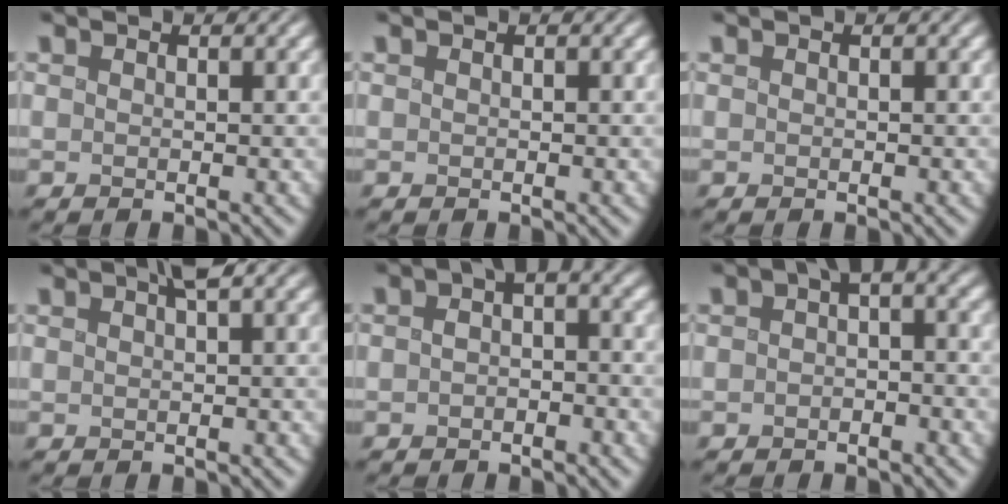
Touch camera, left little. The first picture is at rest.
{"total": 0.0}
{"total": 0.0}
{"total": 2.1, "force": [0.9, 0.5, 1.8], "torque": [-0.023, 0.006, 0.011]}
{"total": 3.7, "force": [-0.2, 2.4, 2.8], "torque": [-0.029, 0.012, -0.010]}
{"total": 4.0, "force": [0.1, 2.4, 3.2], "torque": [-0.032, 0.012, -0.006]}